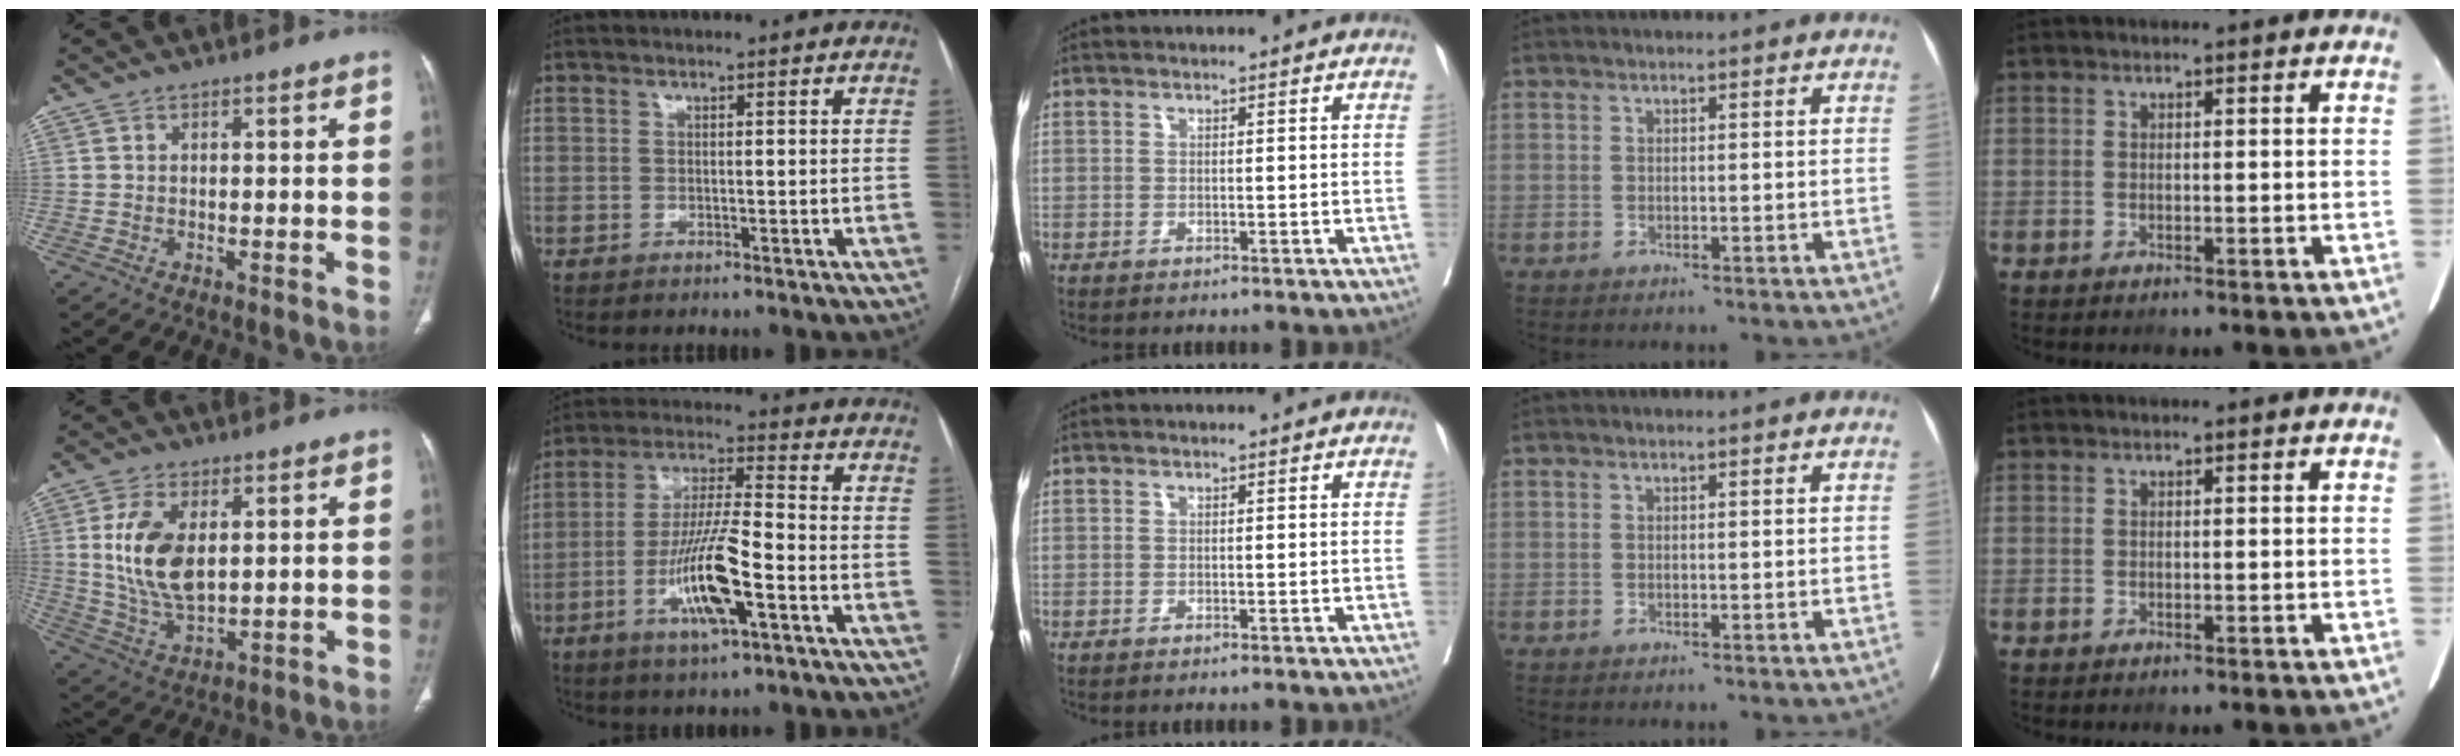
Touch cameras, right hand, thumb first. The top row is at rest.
{"thumb": {"total": 12.3, "force": [2.3, 6.7, 10.0], "torque": [-0.194, -0.014, 0.053]}, "index": {"total": 12.2, "force": [-4.6, 1.8, 11.1], "torque": [-0.219, -0.006, -0.083]}}